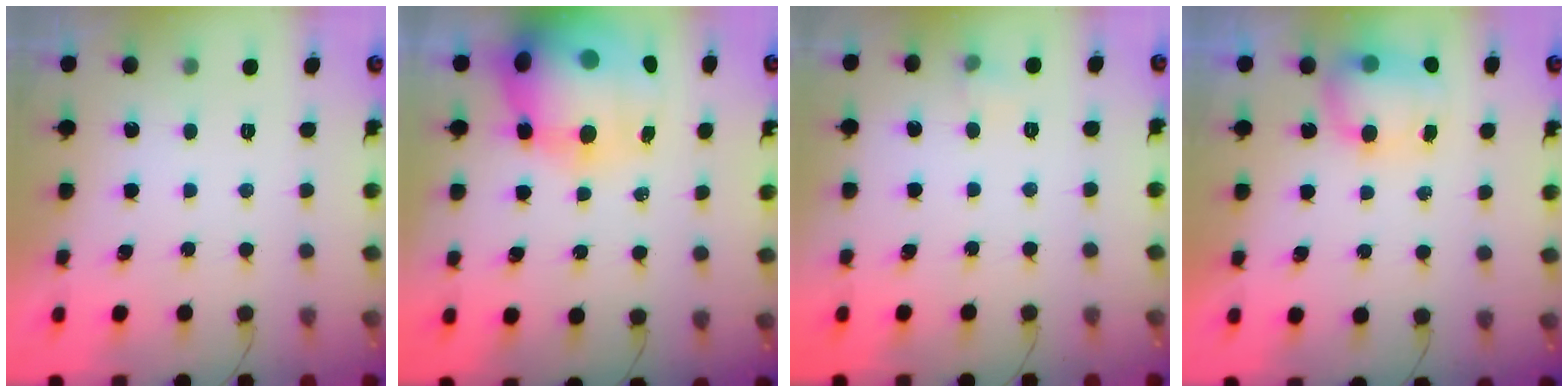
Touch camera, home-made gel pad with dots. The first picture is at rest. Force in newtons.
{"total": 24.9, "press": 24.3, "slide": 5.7}
{"total": 3.7, "press": 3.5, "slide": 1.1}
{"total": 7.4, "press": 7.2, "slide": 1.3}